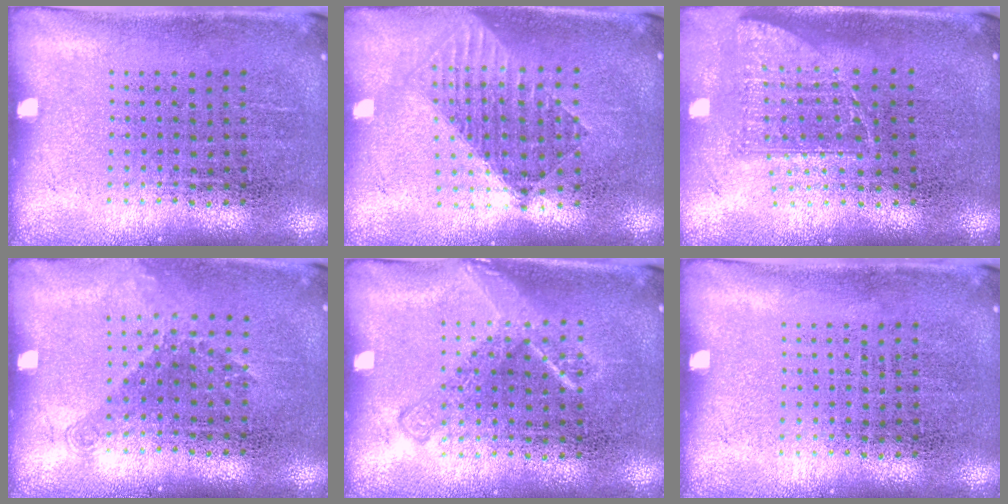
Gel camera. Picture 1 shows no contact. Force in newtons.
{"total": 1.6, "press": 1.3, "slide": 0.9}
{"total": 1.5, "press": 1.2, "slide": 0.9}
{"total": 1.2, "press": 0.9, "slide": 0.8}
{"total": 2.4, "press": 2.4, "slide": 0.4}
{"total": 0.0}